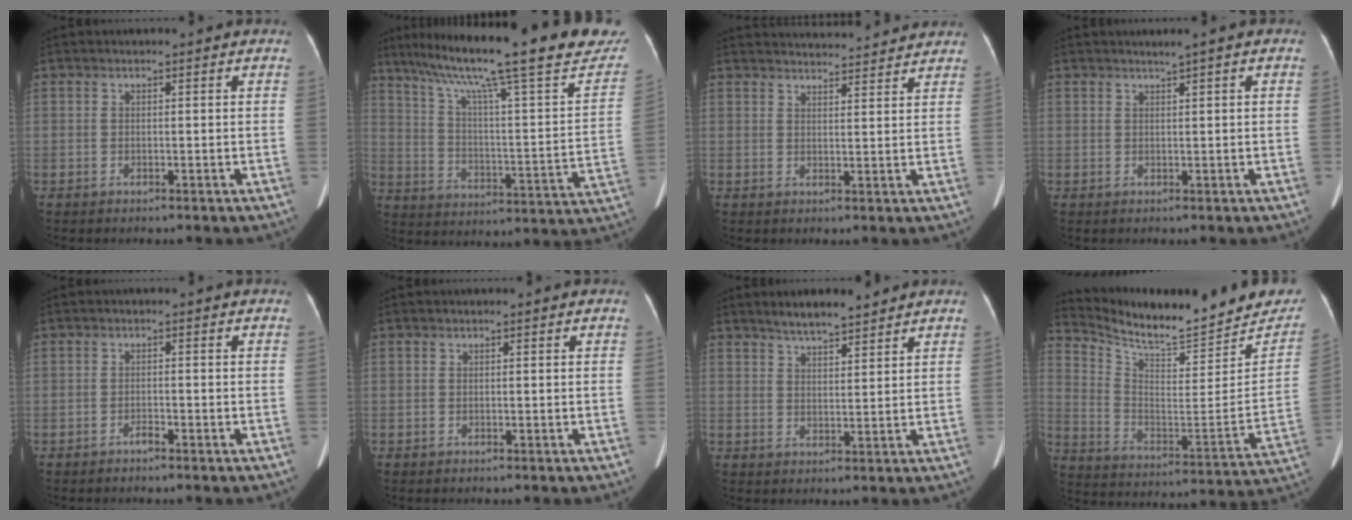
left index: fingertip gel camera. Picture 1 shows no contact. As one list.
[{"total": 30.5, "force": [24.0, 3.7, 18.4], "torque": [-0.279, -0.012, 0.319]}, {"total": 9.7, "force": [9.6, 0.9, 1.5], "torque": [-0.017, 0.017, 0.115]}, {"total": 1.2, "force": [0.8, -0.2, 0.8], "torque": [-0.014, 0.001, 0.017]}, {"total": 0.9, "force": [-0.8, 0.1, 0.4], "torque": [-0.007, 0.001, -0.012]}, {"total": 0.0}, {"total": 4.7, "force": [4.3, 0.5, 1.9], "torque": [-0.042, 0.006, 0.082]}, {"total": 21.7, "force": [19.9, 4.4, 7.6], "torque": [-0.126, -0.058, 0.290]}]